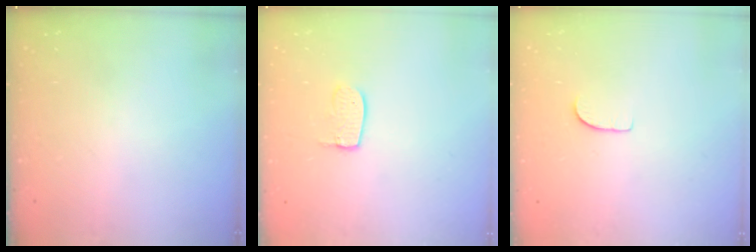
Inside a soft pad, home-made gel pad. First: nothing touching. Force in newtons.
{"total": 5.5, "press": 5.5, "slide": 0.4}
{"total": 5.2, "press": 5.2, "slide": 0.4}